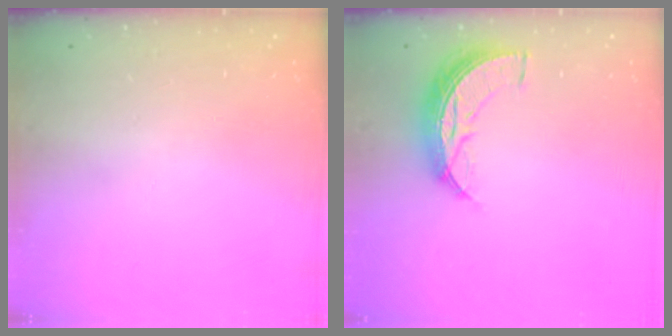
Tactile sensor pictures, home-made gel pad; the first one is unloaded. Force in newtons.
{"total": 10.1, "press": 10.1, "slide": 0.6}